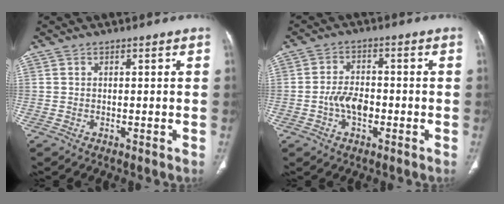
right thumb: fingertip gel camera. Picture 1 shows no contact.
{"total": 5.6, "force": [-1.6, 3.3, 4.3], "torque": [-0.070, 0.015, -0.032]}